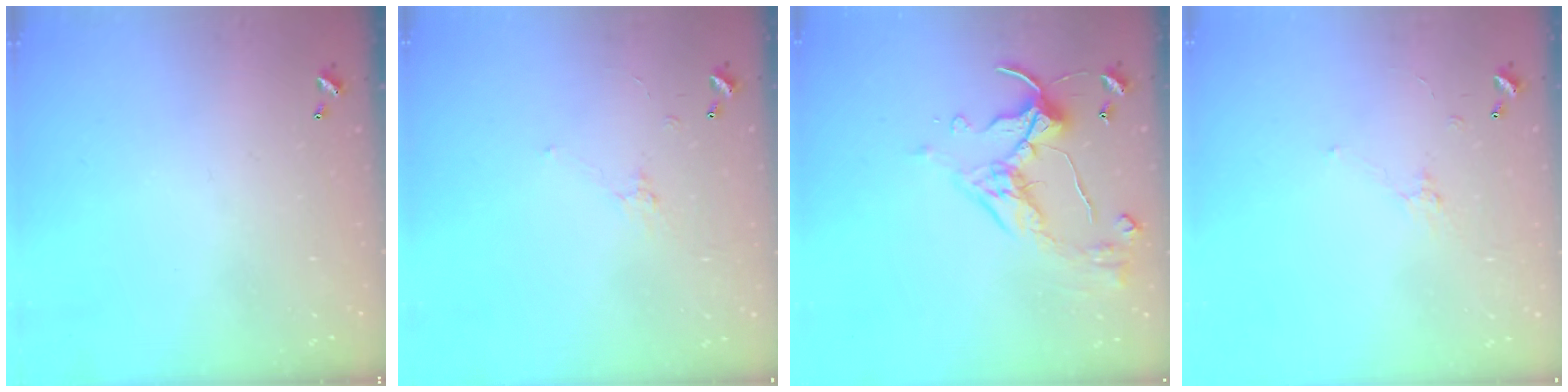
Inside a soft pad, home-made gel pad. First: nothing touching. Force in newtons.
{"total": 1.3, "press": 1.3, "slide": 0.3}
{"total": 6.1, "press": 6.0, "slide": 1.2}
{"total": 1.3, "press": 1.3, "slide": 0.3}